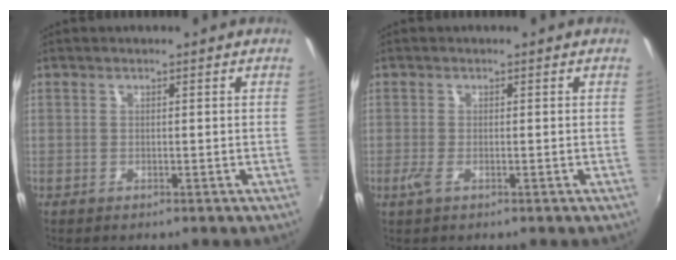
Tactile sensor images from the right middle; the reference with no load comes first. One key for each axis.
{"total": 2.0, "fx": -0.7, "fy": 0.6, "fz": 1.7, "tx": -0.036, "ty": -0.007, "tz": -0.014}